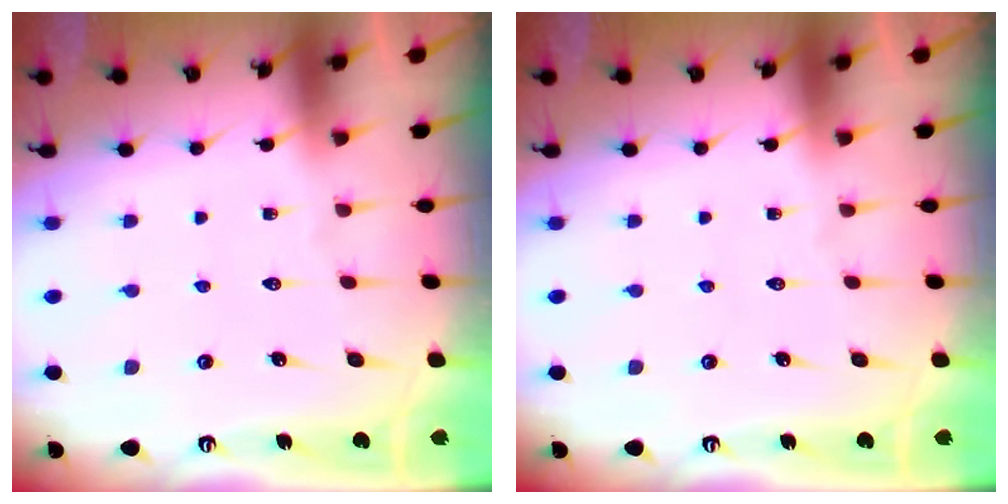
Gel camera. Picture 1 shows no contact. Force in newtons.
{"total": 0.0}